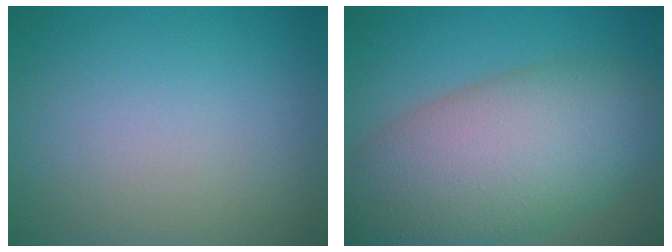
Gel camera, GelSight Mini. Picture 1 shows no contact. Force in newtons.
{"total": 12.2, "press": 12.2, "slide": 0.6}